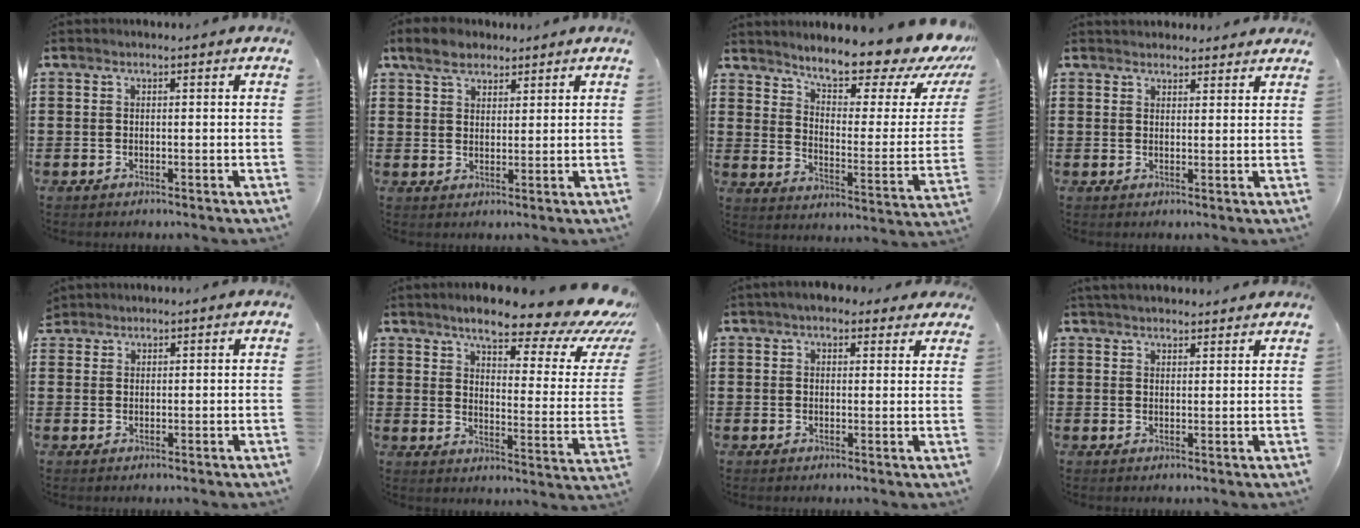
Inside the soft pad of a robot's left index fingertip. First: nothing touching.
{"total": 4.8, "force": [3.4, 2.8, 1.9], "torque": [-0.043, 0.006, 0.062]}
{"total": 11.0, "force": [9.4, 1.9, 5.4], "torque": [-0.102, -0.073, 0.155]}
{"total": 2.3, "force": [2.3, 0.5, -0.1], "torque": [-0.003, -0.004, 0.044]}
{"total": 1.5, "force": [1.4, 0.6, 0.0], "torque": [-0.004, 0.002, 0.029]}
{"total": 11.3, "force": [8.8, 1.8, 6.9], "torque": [-0.119, -0.066, 0.140]}
{"total": 4.2, "force": [3.4, 1.5, 1.8], "torque": [-0.046, 0.001, 0.064]}
{"total": 3.0, "force": [2.9, 0.4, 0.6], "torque": [-0.017, -0.002, 0.057]}